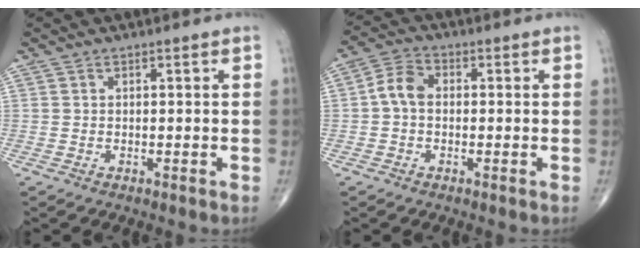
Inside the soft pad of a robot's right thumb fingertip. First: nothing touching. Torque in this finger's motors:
{"motor_torque": [0.47, 0.72, 0.30, -0.18, 0.00]}